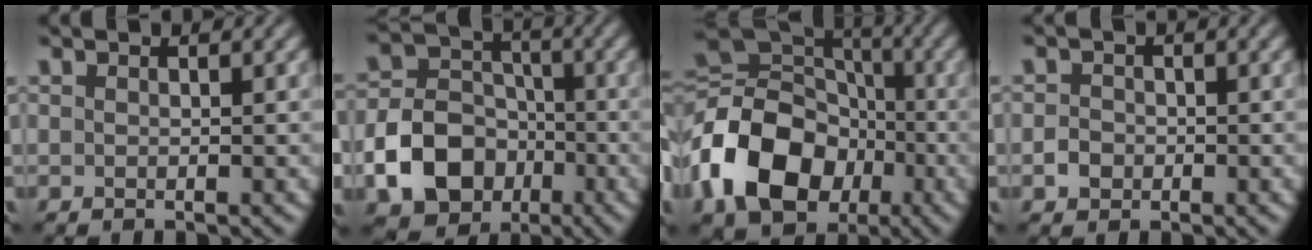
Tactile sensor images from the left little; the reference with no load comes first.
{"total": 8.7, "force": [-3.5, 6.6, 4.4], "torque": [-0.076, -0.005, -0.072]}
{"total": 14.9, "force": [-4.9, 11.0, 8.7], "torque": [-0.204, -0.010, -0.101]}
{"total": 1.4, "force": [-0.6, 1.2, 0.4], "torque": [0.003, 0.001, -0.014]}